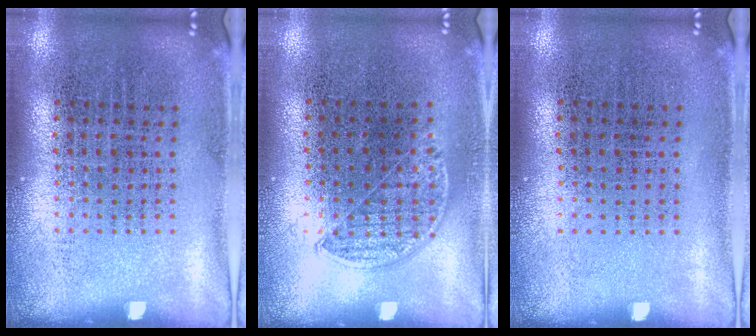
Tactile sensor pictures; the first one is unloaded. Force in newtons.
{"total": 0.8, "press": 0.6, "slide": 0.4}
{"total": 0.0}